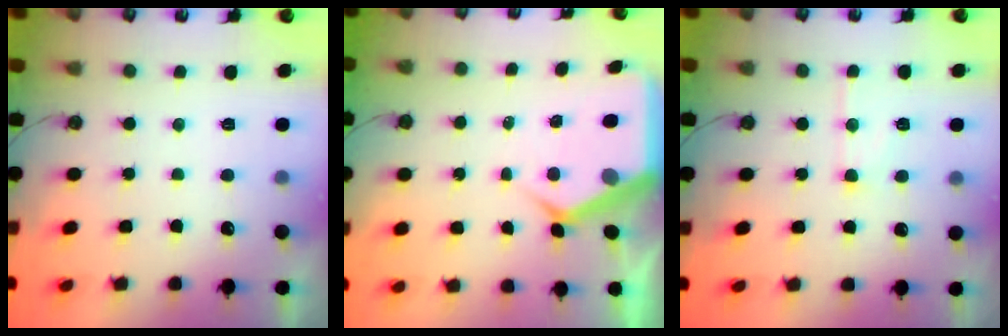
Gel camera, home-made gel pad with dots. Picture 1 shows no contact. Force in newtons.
{"total": 7.1, "press": 7.0, "slide": 0.8}
{"total": 8.9, "press": 8.8, "slide": 0.7}